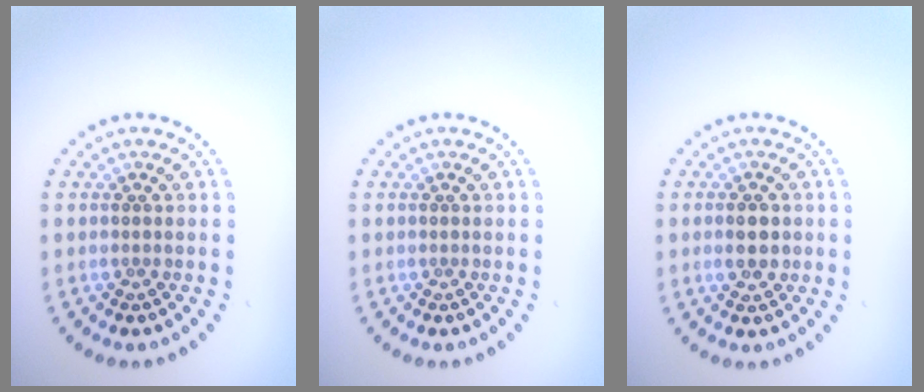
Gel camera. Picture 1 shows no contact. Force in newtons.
{"total": 0.0}
{"total": 2.7, "press": 2.7, "slide": 0.1}